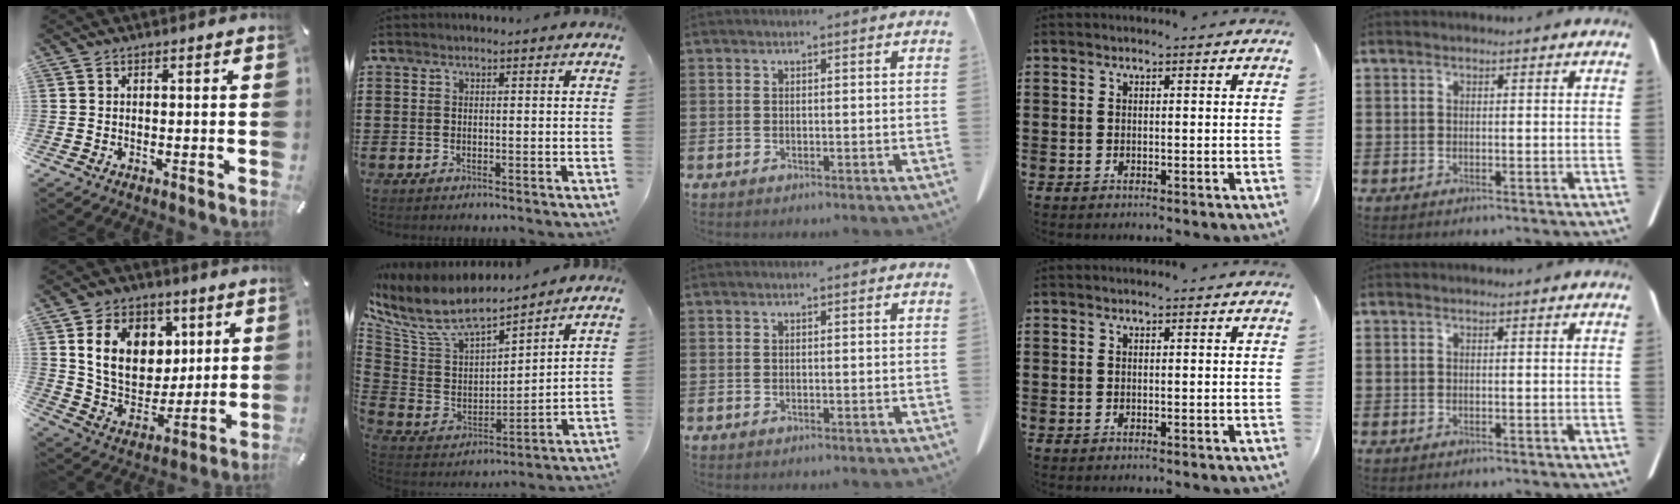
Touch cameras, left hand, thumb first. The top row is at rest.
{"thumb": {"total": 15.8, "force": [5.6, 12.4, 8.0], "torque": [-0.140, -0.011, 0.112]}, "index": {"total": 9.5, "force": [8.1, 2.8, 4.3], "torque": [-0.119, -0.052, 0.141]}}